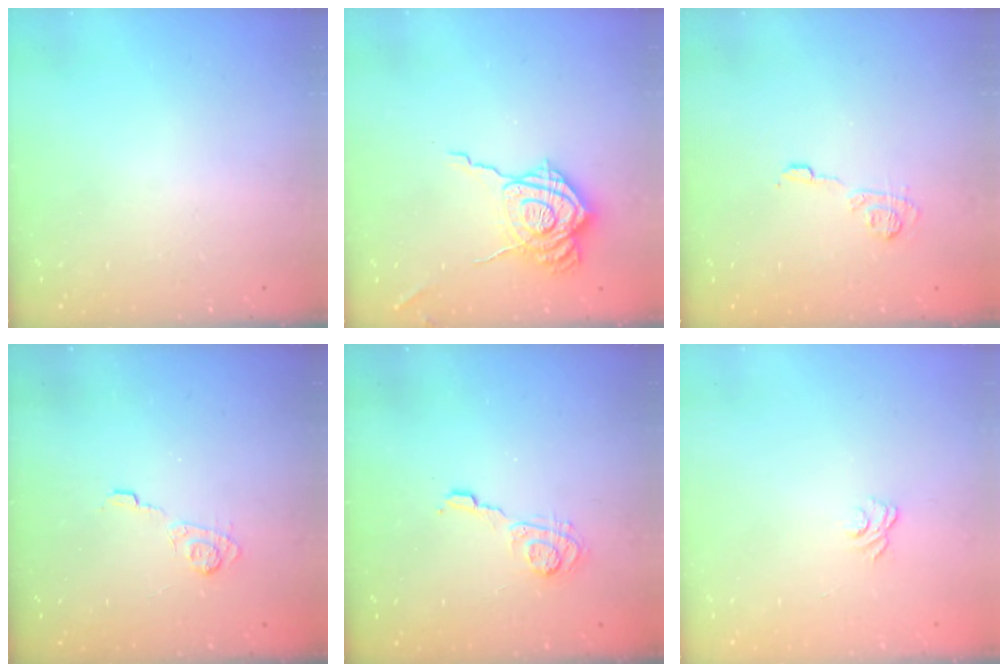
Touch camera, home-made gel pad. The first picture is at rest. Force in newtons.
{"total": 16.3, "press": 16.3, "slide": 1.1}
{"total": 7.8, "press": 7.8, "slide": 0.6}
{"total": 4.2, "press": 3.8, "slide": 1.6}
{"total": 6.1, "press": 6.1, "slide": 0.7}
{"total": 3.1, "press": 2.8, "slide": 1.3}